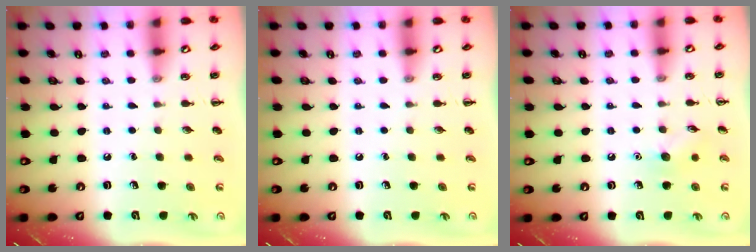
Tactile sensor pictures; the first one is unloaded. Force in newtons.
{"total": 0.0}
{"total": 6.6, "press": 6.5, "slide": 1.4}